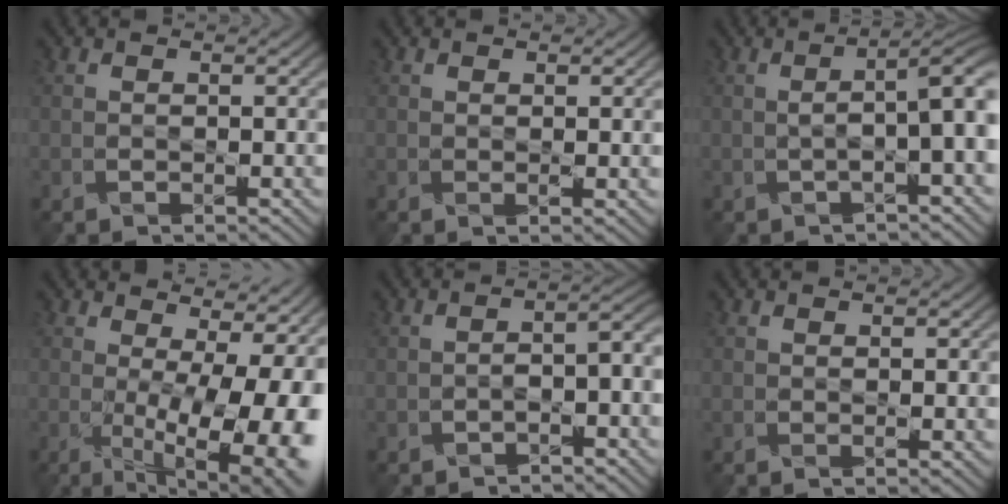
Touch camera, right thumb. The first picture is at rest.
{"total": 1.3, "force": [0.3, 0.4, 1.2], "torque": [-0.026, 0.002, 0.005]}
{"total": 4.7, "force": [0.1, 0.4, 4.6], "torque": [-0.070, 0.013, 0.004]}
{"total": 14.8, "force": [-1.0, 6.9, 13.1], "torque": [-0.169, -0.025, 0.013]}
{"total": 2.8, "force": [-1.8, 0.4, 2.1], "torque": [-0.033, 0.012, -0.033]}
{"total": 1.0, "force": [0.1, 0.4, 0.9], "torque": [-0.019, 0.002, 0.002]}